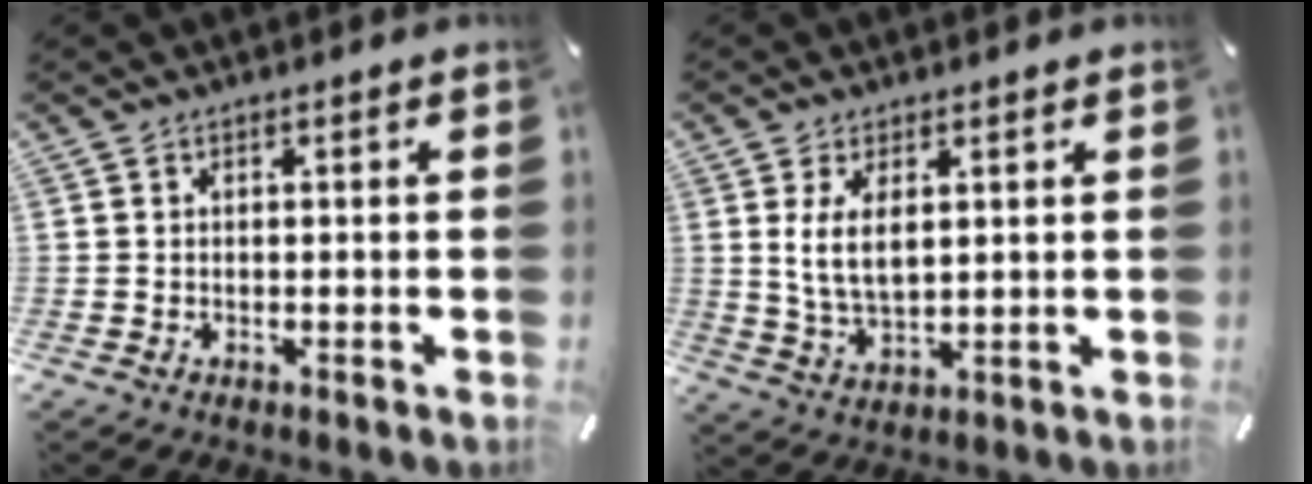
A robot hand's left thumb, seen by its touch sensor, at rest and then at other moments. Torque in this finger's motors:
{"motor_torque": [1.13, 1.07, 0.78, -0.52, 0.40]}